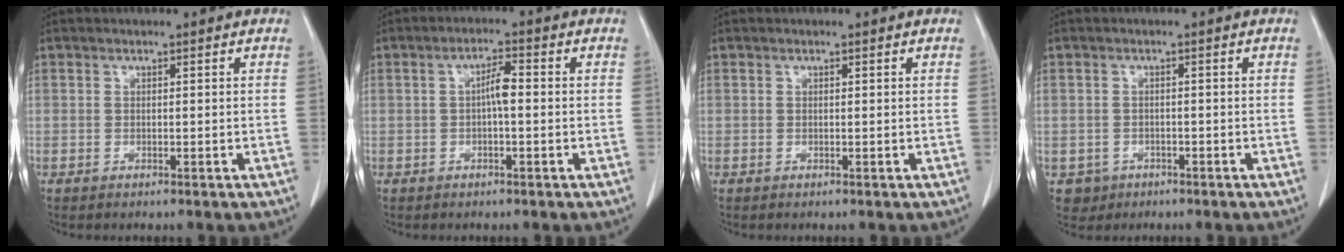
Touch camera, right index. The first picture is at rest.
{"total": 3.1, "force": [-0.1, 0.6, 3.0], "torque": [-0.054, 0.008, -0.003]}
{"total": 0.0}
{"total": 2.8, "force": [-1.3, 2.5, 0.2], "torque": [0.000, 0.009, -0.015]}